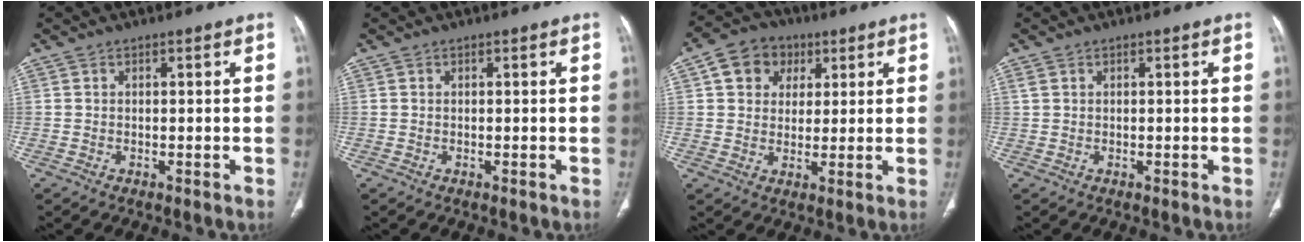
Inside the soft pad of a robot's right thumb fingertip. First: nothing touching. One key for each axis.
{"total": 0.0}
{"total": 8.6, "fx": 3.2, "fy": 7.1, "fz": 3.5, "tx": -0.026, "ty": -0.002, "tz": 0.045}
{"total": 0.7, "fx": 0.3, "fy": 0.6, "fz": 0.3, "tx": -0.007, "ty": 0.007, "tz": 0.009}